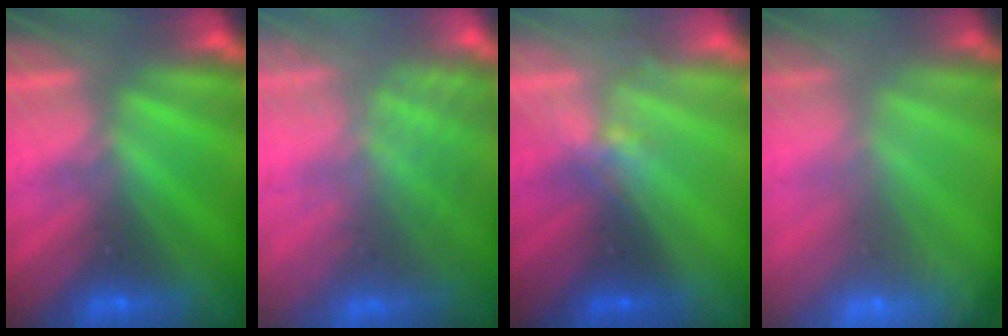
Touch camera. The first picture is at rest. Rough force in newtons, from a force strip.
{"total": 7.4}
{"total": 1.7}
{"total": 7.7}